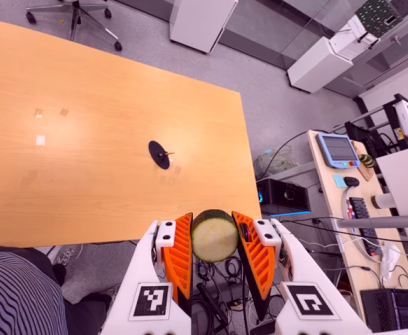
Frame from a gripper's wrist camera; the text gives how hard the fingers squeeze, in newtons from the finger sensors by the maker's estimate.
{"total": 11.2, "left": 10.7, "right": 11.7}